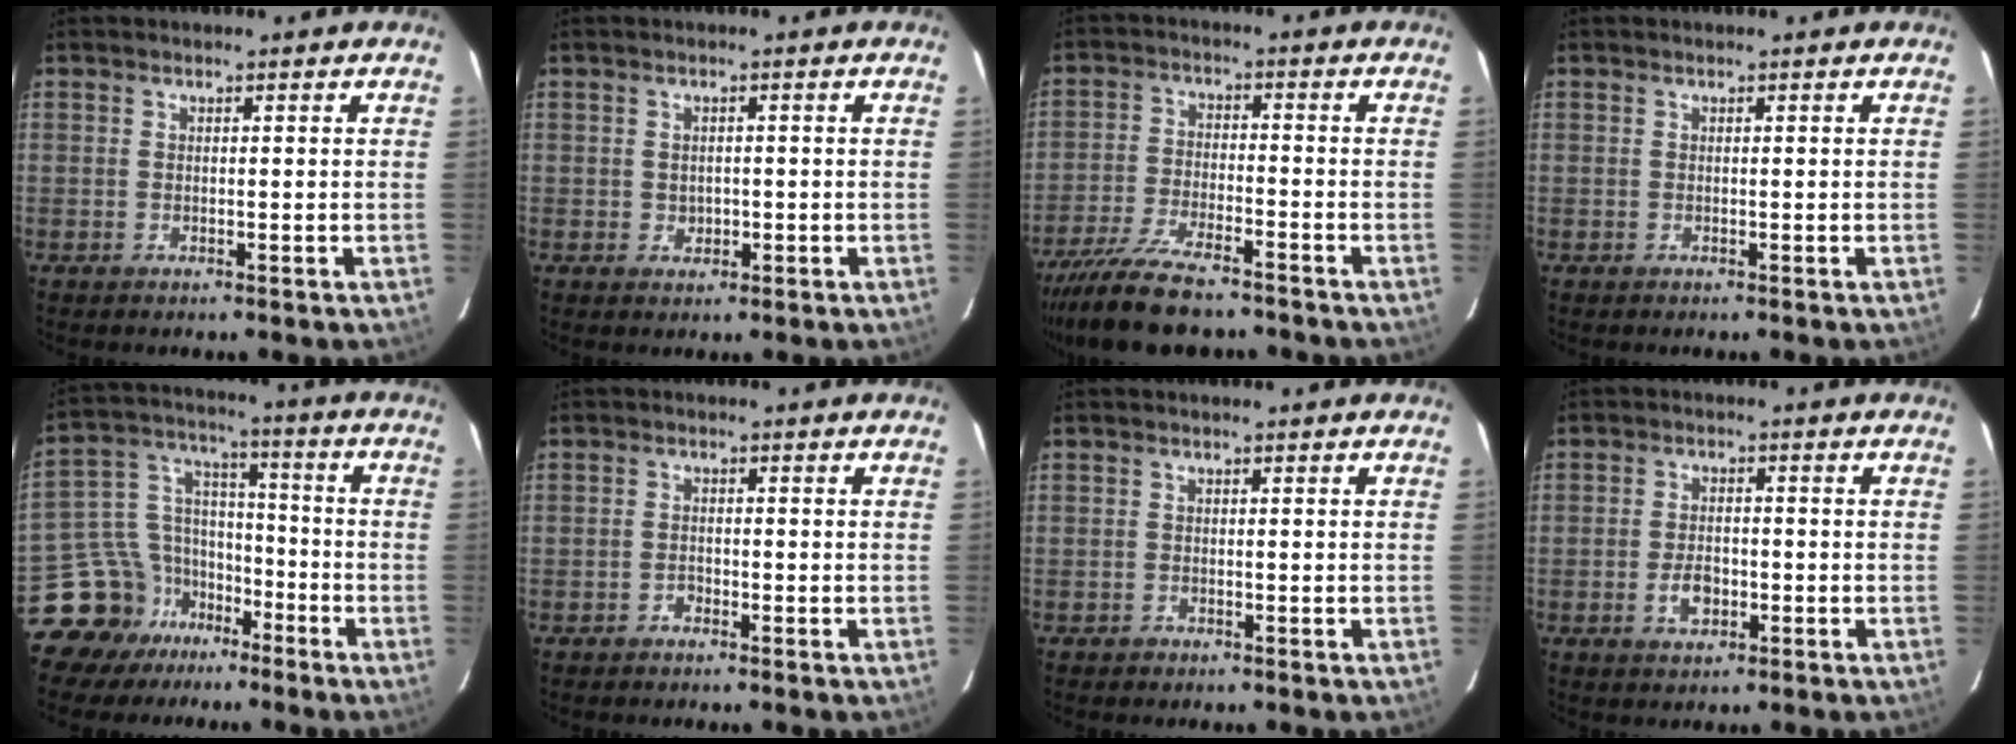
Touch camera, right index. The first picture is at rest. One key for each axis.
{"total": 2.0, "fx": -0.3, "fy": 1.9, "fz": 0.7, "tx": -0.009, "ty": 0.001, "tz": 0.001}
{"total": 13.8, "fx": -11.6, "fy": 3.4, "fz": 6.8, "tx": -0.156, "ty": -0.029, "tz": -0.203}
{"total": 0.0}
{"total": 13.0, "fx": -9.2, "fy": 9.0, "fz": 2.1, "tx": -0.069, "ty": 0.064, "tz": -0.157}
{"total": 1.3, "fx": -1.0, "fy": 0.7, "fz": 0.4, "tx": -0.009, "ty": 0.003, "tz": -0.019}
{"total": 0.9, "fx": -0.6, "fy": 0.6, "fz": 0.0, "tx": 0.000, "ty": 0.004, "tz": -0.010}
{"total": 4.4, "fx": -1.6, "fy": 2.7, "fz": 3.2, "tx": -0.064, "ty": 0.001, "tz": -0.025}